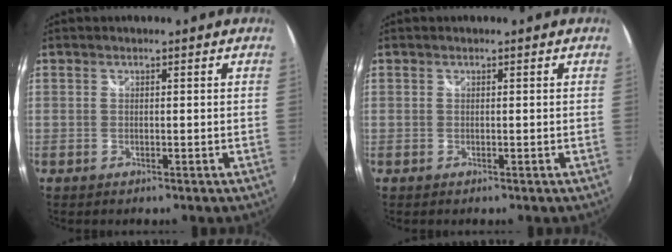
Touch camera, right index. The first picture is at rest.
{"total": 0.0}